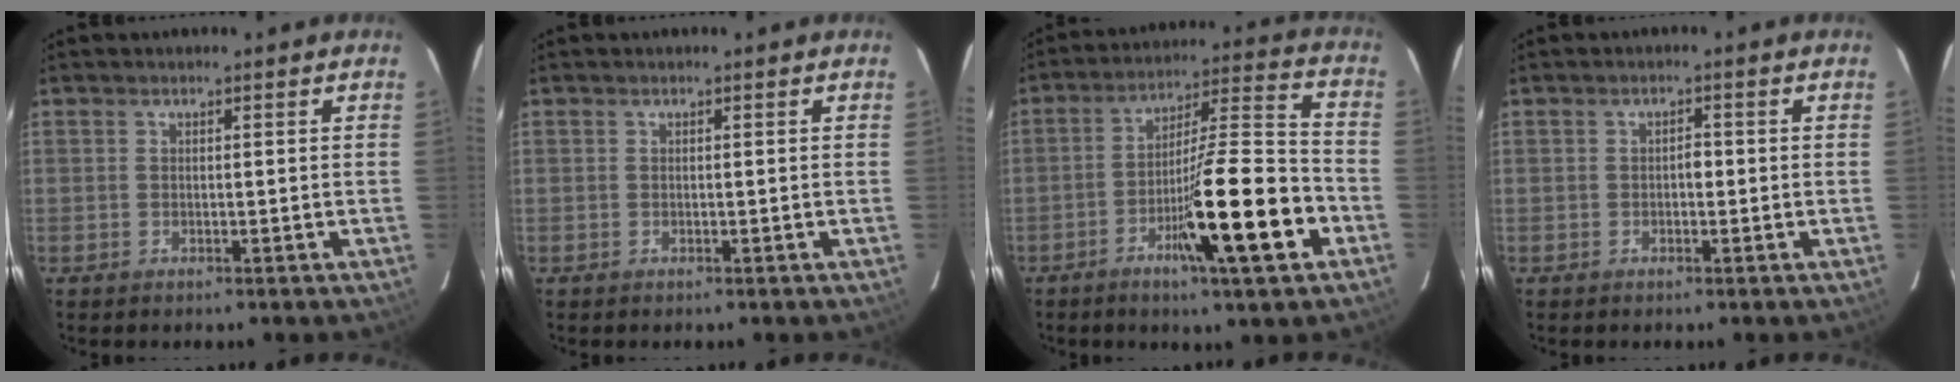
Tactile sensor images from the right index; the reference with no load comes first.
{"total": 0.0}
{"total": 16.5, "force": [-6.6, 0.6, 15.1], "torque": [-0.244, -0.007, -0.105]}
{"total": 1.3, "force": [-0.3, 0.6, 1.1], "torque": [-0.013, 0.005, -0.007]}